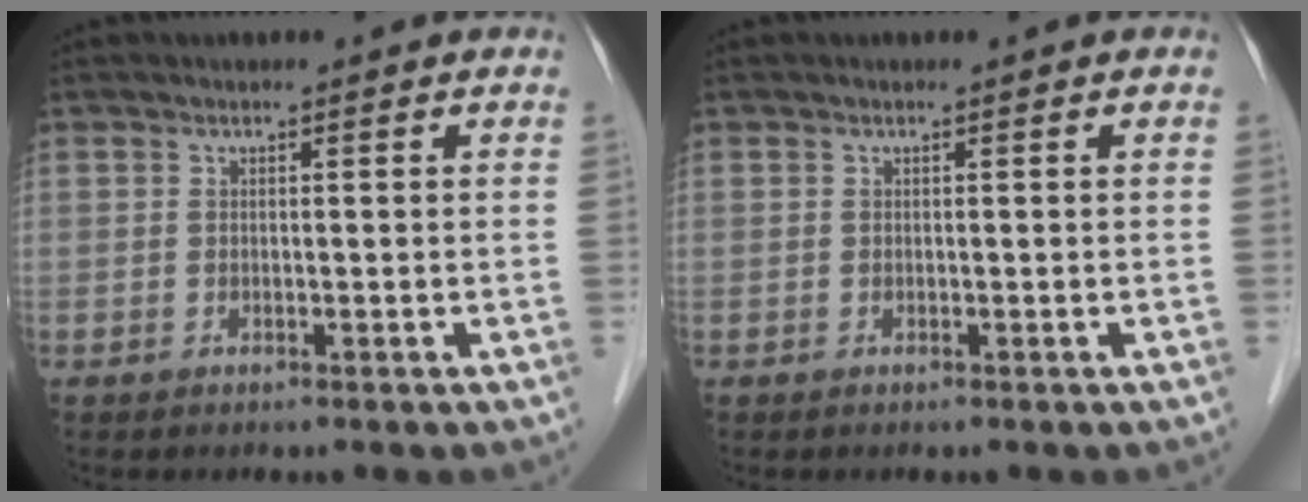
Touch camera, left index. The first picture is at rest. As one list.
[{"total": 0.0}]